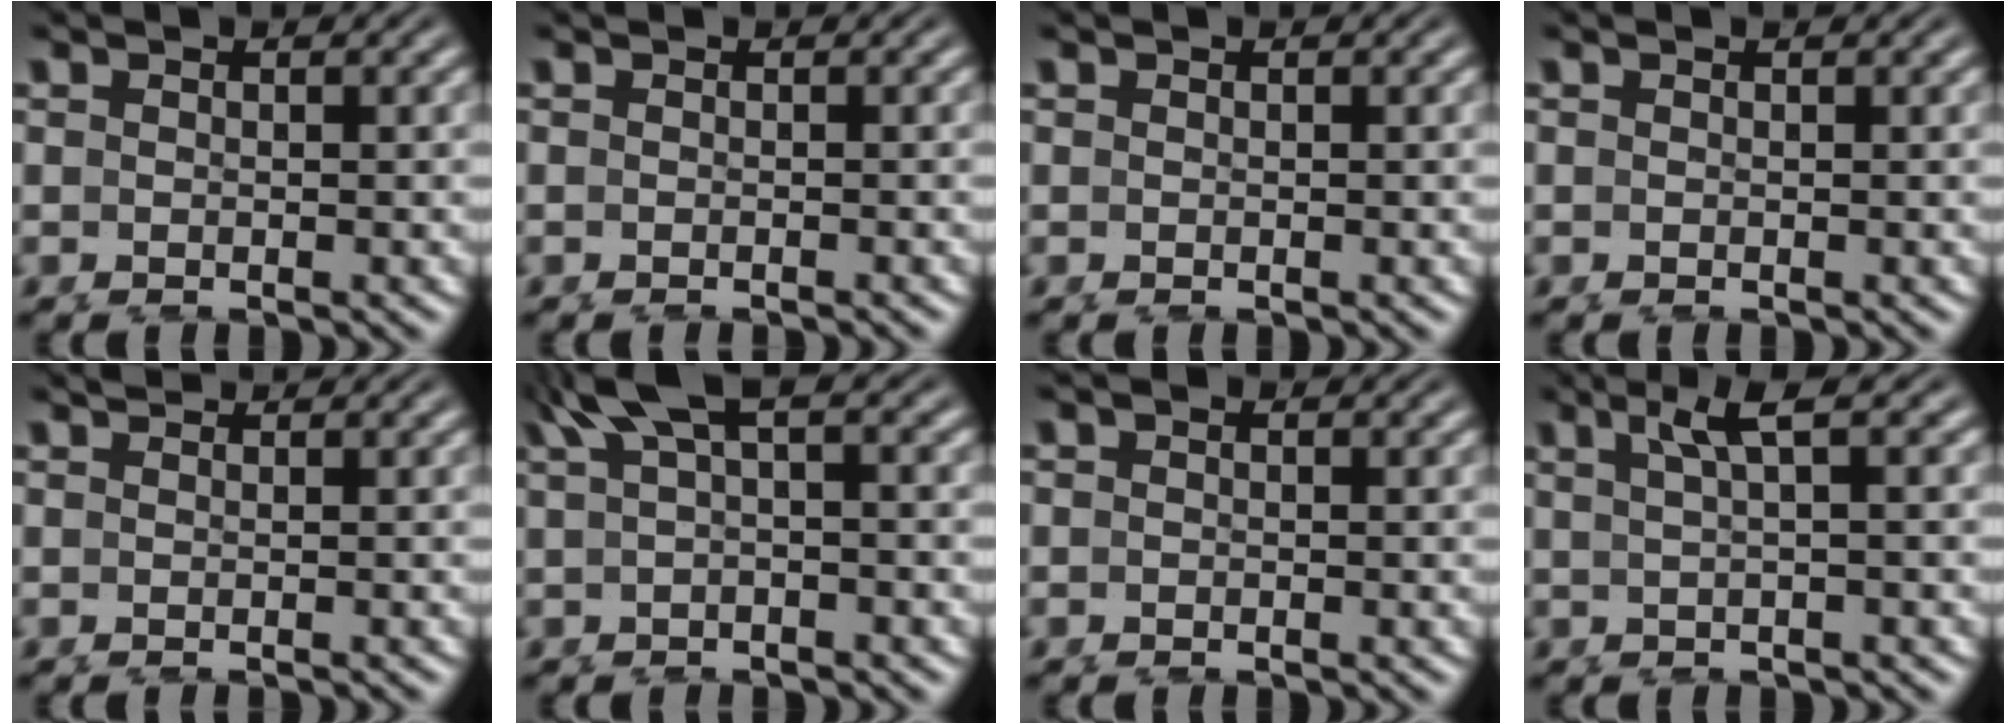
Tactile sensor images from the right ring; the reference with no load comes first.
{"total": 0.7, "force": [-0.7, -0.1, 0.0], "torque": [-0.002, -0.002, -0.013]}
{"total": 0.0}
{"total": 0.0}
{"total": 0.5, "force": [0.2, -0.5, -0.1], "torque": [0.008, -0.003, 0.006]}
{"total": 4.0, "force": [1.6, 1.5, 3.3], "torque": [-0.069, 0.006, 0.026]}
{"total": 0.8, "force": [-0.1, 0.6, 0.5], "torque": [-0.013, 0.000, -0.004]}
{"total": 2.8, "force": [1.3, 0.2, 2.4], "torque": [-0.028, 0.014, 0.018]}